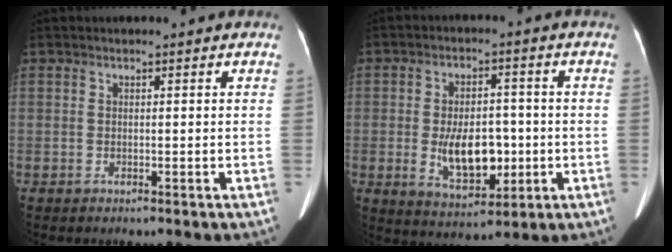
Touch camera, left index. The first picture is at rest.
{"total": 9.5, "force": [-1.6, 5.1, 7.8], "torque": [-0.142, 0.001, -0.018]}